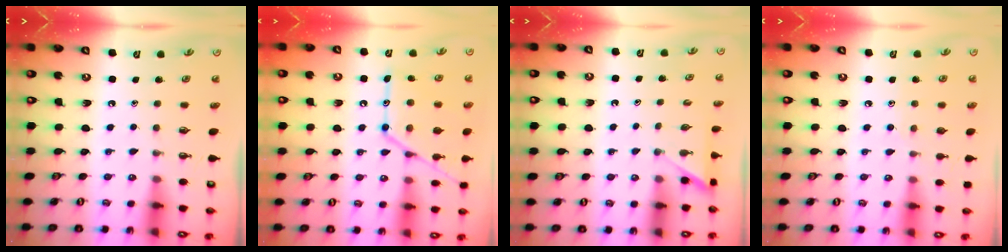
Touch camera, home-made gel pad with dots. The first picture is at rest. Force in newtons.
{"total": 16.5, "press": 16.5, "slide": 1.4}
{"total": 2.5, "press": 2.5, "slide": 0.2}
{"total": 5.3, "press": 5.3, "slide": 0.5}